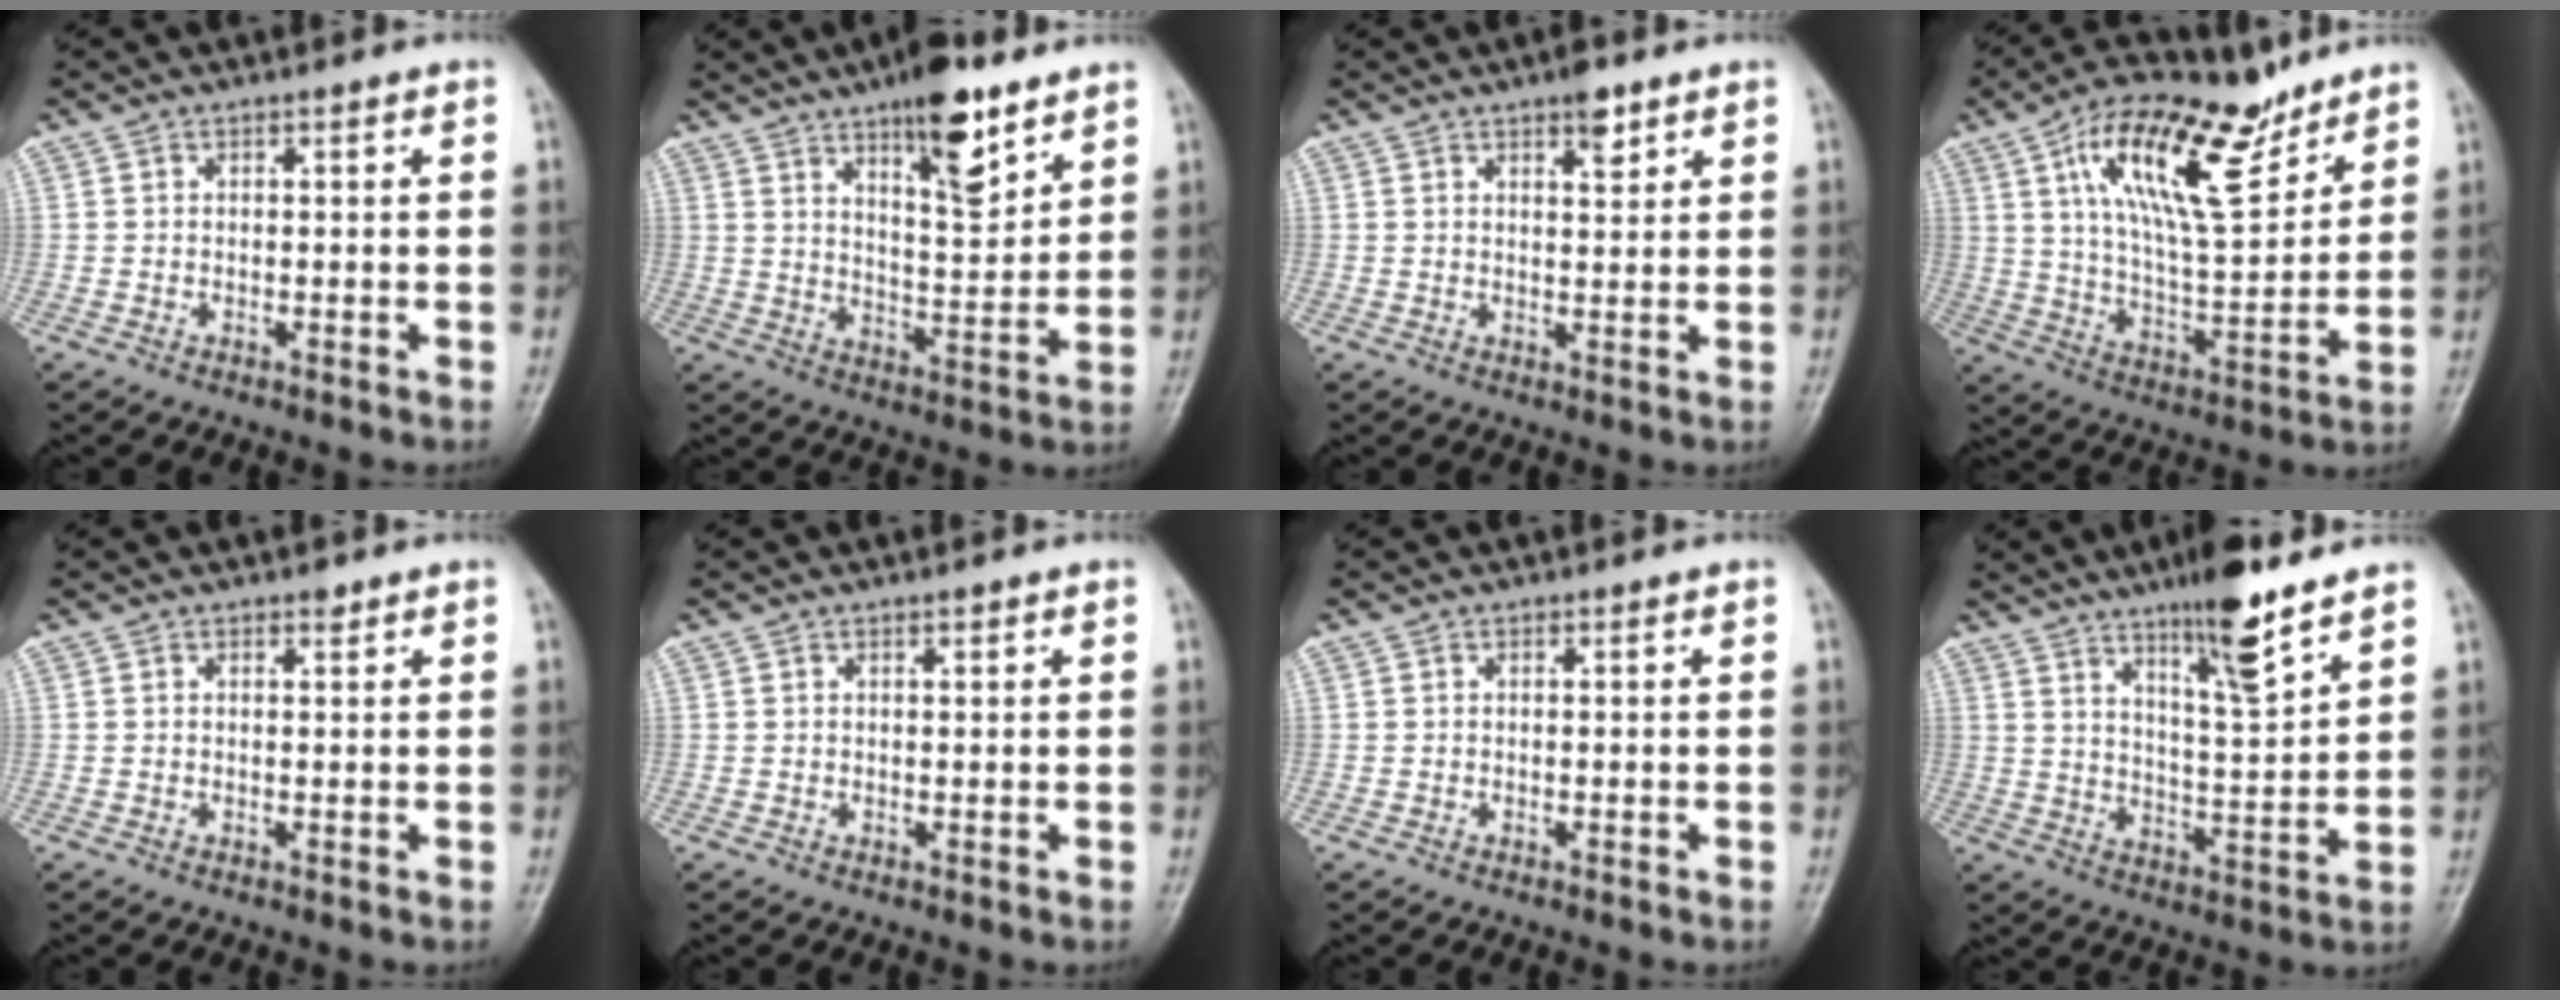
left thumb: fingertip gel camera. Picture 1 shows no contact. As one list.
[{"total": 13.0, "force": [8.1, 4.1, 9.2], "torque": [-0.118, -0.051, 0.130]}, {"total": 3.9, "force": [2.5, 1.5, 2.6], "torque": [-0.026, -0.013, 0.036]}, {"total": 19.8, "force": [11.0, 7.6, 14.6], "torque": [-0.218, -0.044, 0.199]}, {"total": 0.9, "force": [0.7, 0.4, 0.5], "torque": [-0.004, -0.003, 0.008]}, {"total": 0.7, "force": [0.5, 0.3, 0.4], "torque": [-0.005, -0.002, 0.007]}, {"total": 0.0}, {"total": 14.7, "force": [10.5, 0.7, 10.3], "torque": [-0.173, -0.063, 0.185]}]